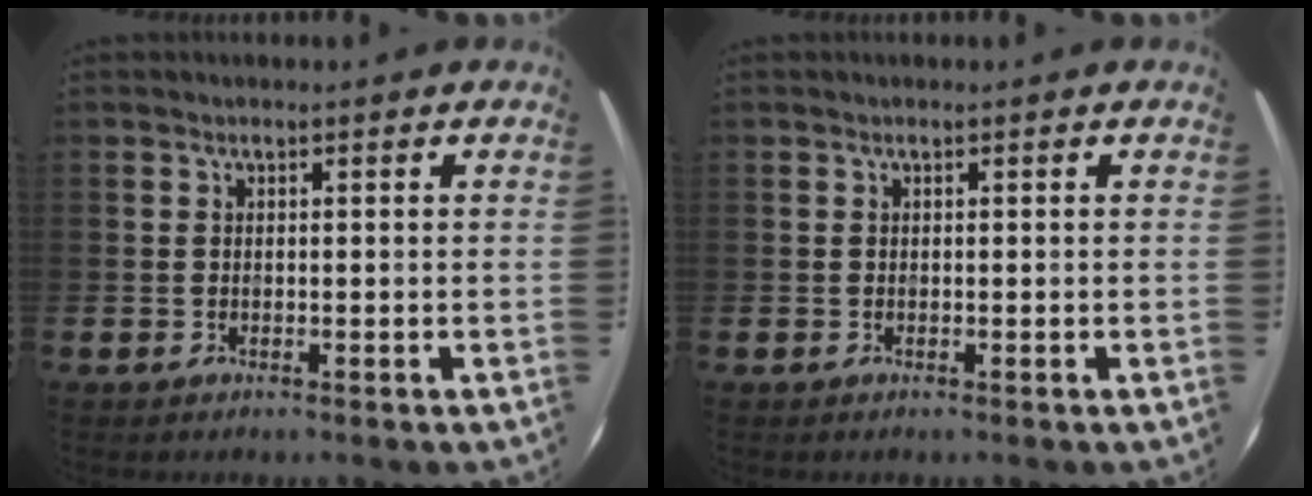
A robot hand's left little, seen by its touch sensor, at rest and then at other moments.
{"total": 0.0}